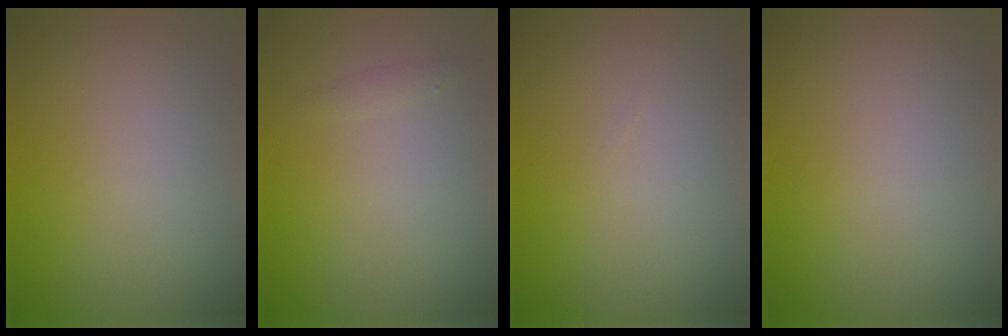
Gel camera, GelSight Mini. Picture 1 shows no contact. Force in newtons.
{"total": 0.6, "press": 0.6, "slide": 0.0}
{"total": 0.0}
{"total": 0.0}